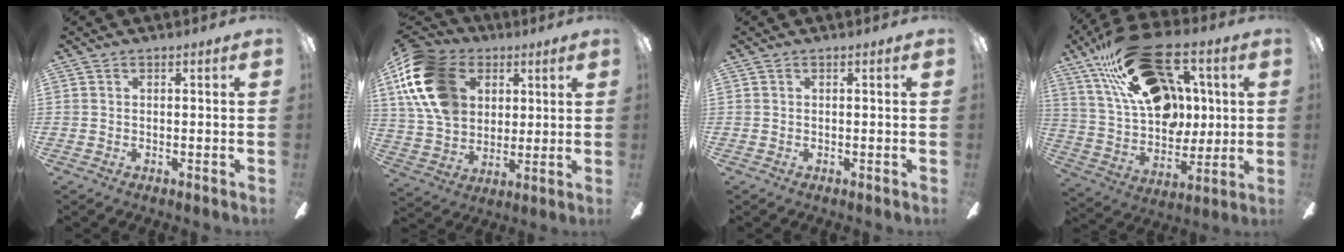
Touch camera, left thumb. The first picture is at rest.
{"total": 19.6, "force": [6.5, 14.5, 11.6], "torque": [-0.240, -0.011, 0.125]}
{"total": 0.0}
{"total": 27.3, "force": [13.8, 15.9, 17.4], "torque": [-0.295, -0.060, 0.247]}